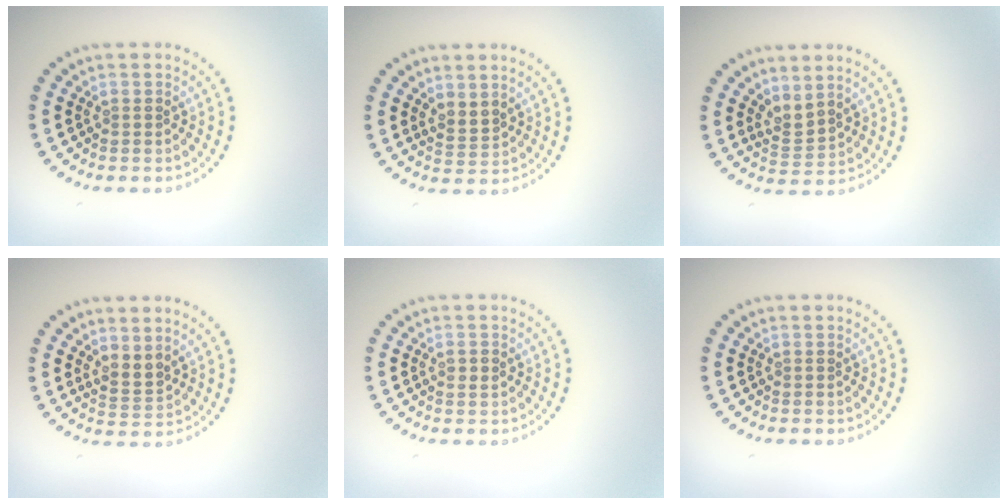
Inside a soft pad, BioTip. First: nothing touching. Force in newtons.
{"total": 1.8, "press": 1.4, "slide": 1.1}
{"total": 2.2, "press": 1.5, "slide": 1.6}
{"total": 2.0, "press": 1.5, "slide": 1.4}
{"total": 1.1, "press": 1.0, "slide": 0.3}
{"total": 0.0}